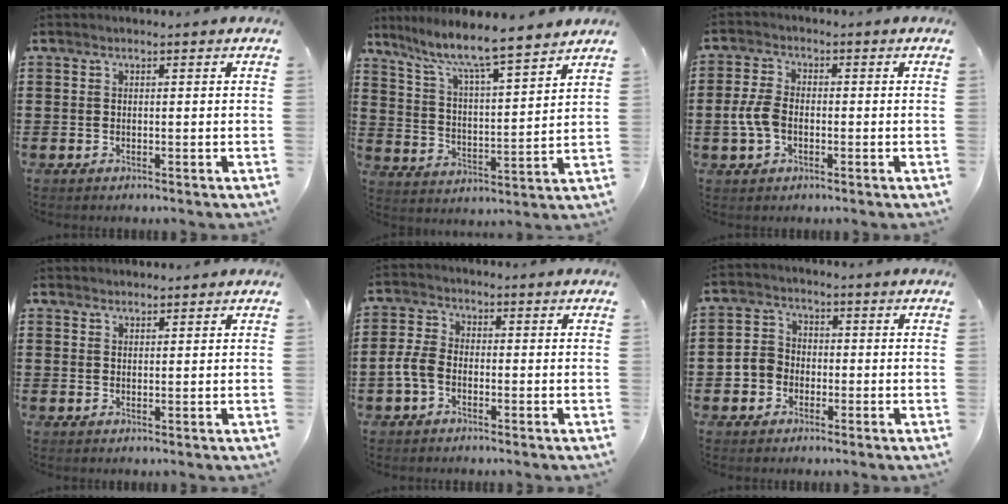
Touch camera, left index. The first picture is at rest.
{"total": 7.0, "force": [6.2, -0.1, 3.4], "torque": [-0.089, -0.044, 0.099]}
{"total": 5.3, "force": [-0.8, 3.4, 4.0], "torque": [-0.103, -0.001, -0.022]}
{"total": 1.6, "force": [1.5, 0.3, 0.0], "torque": [-0.003, 0.001, 0.031]}
{"total": 4.1, "force": [-1.3, 2.4, 3.0], "torque": [-0.077, 0.002, -0.031]}
{"total": 3.7, "force": [-1.6, 3.2, 0.8], "torque": [-0.035, 0.007, -0.039]}